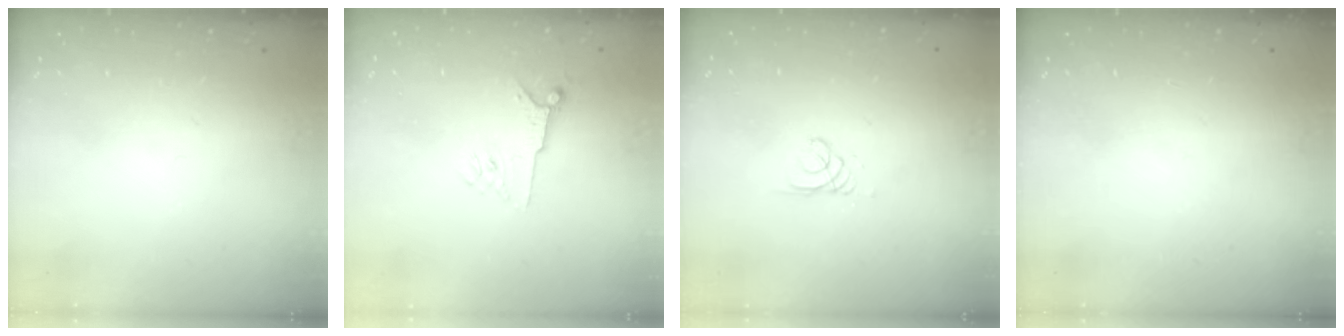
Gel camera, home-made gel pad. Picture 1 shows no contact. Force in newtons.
{"total": 5.6, "press": 5.6, "slide": 0.8}
{"total": 0.8, "press": 0.8, "slide": 0.1}
{"total": 0.0}